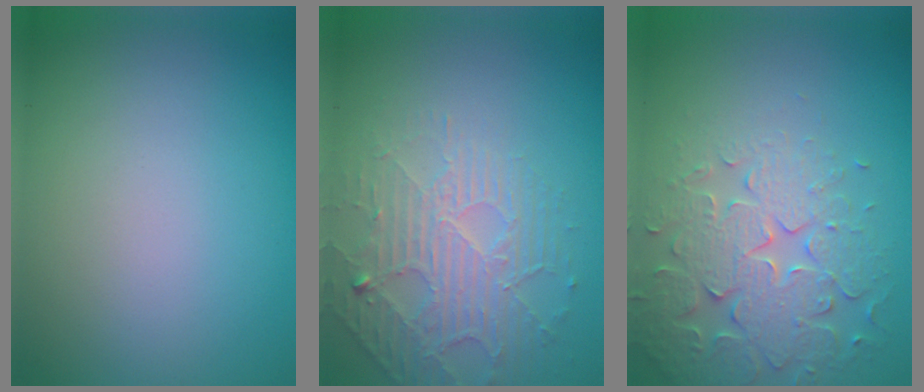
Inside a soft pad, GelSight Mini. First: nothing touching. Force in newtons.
{"total": 4.5, "press": 3.3, "slide": 3.1}
{"total": 4.6, "press": 4.6, "slide": 0.7}